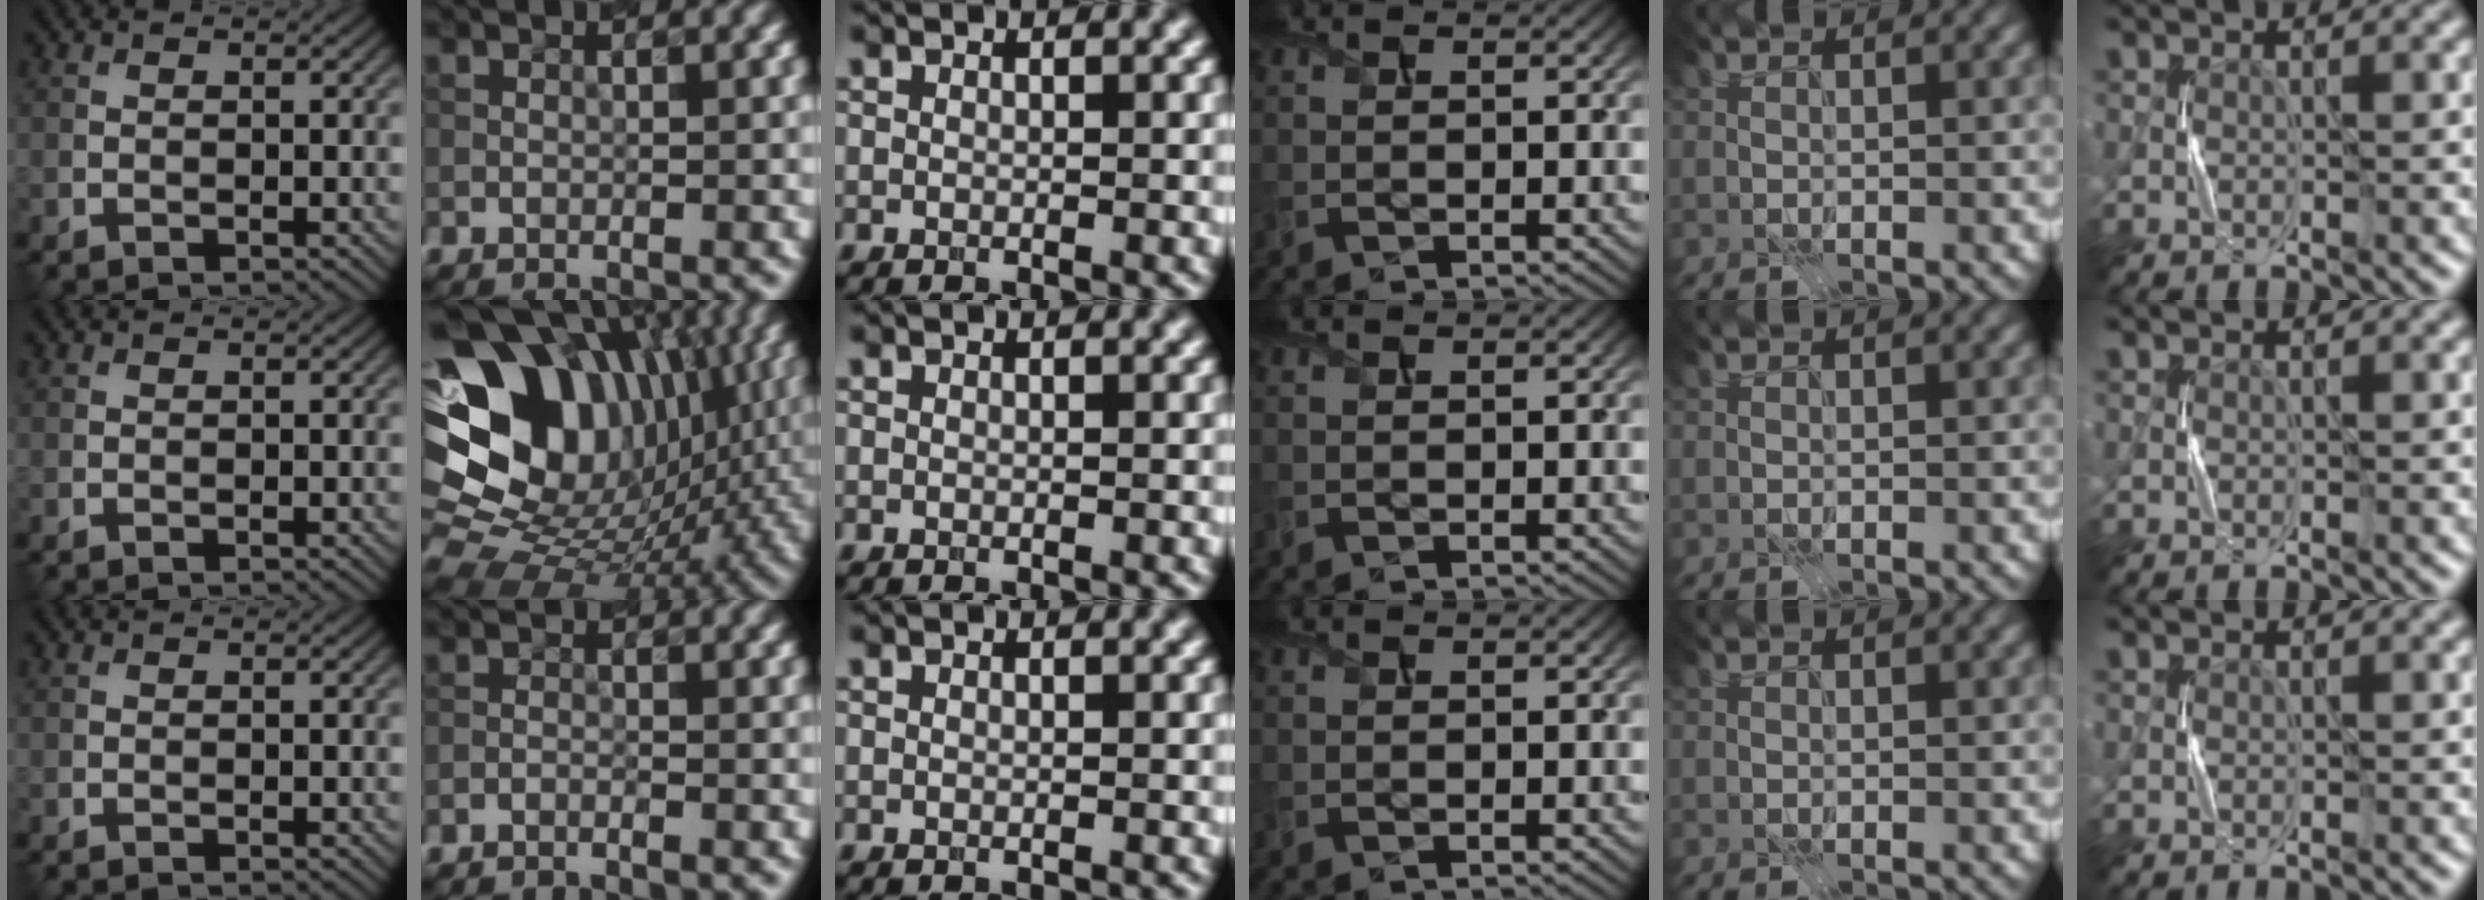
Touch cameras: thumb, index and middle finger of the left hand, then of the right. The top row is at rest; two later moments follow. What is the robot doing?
{"motion": "press", "object": "sticky note"}